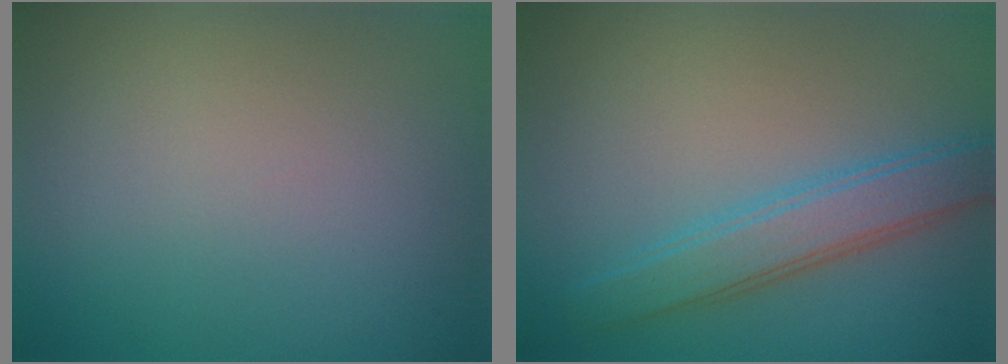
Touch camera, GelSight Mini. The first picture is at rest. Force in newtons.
{"total": 3.7, "press": 3.7, "slide": 0.0}